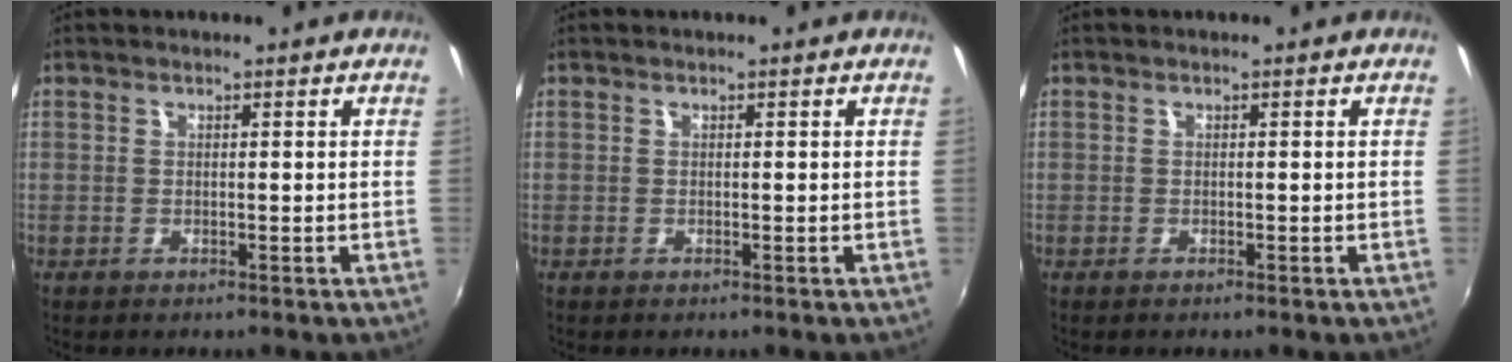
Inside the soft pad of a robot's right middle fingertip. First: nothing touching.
{"total": 0.0}
{"total": 0.0}